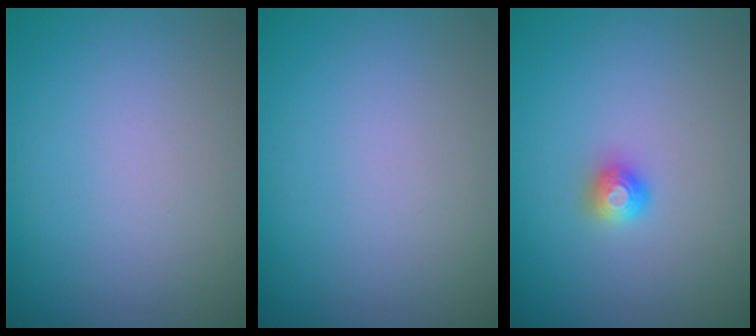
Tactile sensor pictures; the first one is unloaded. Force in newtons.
{"total": 0.0}
{"total": 1.2, "press": 1.2, "slide": 0.2}